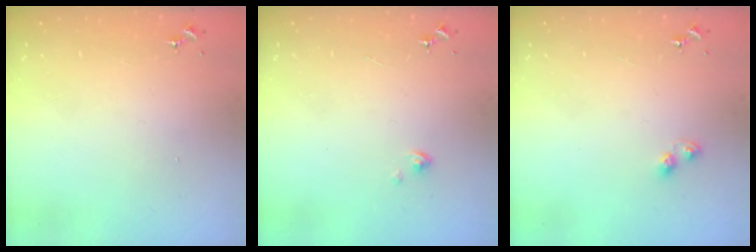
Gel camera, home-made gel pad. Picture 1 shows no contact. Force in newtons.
{"total": 2.5, "press": 2.4, "slide": 0.2}
{"total": 3.1, "press": 3.0, "slide": 1.0}